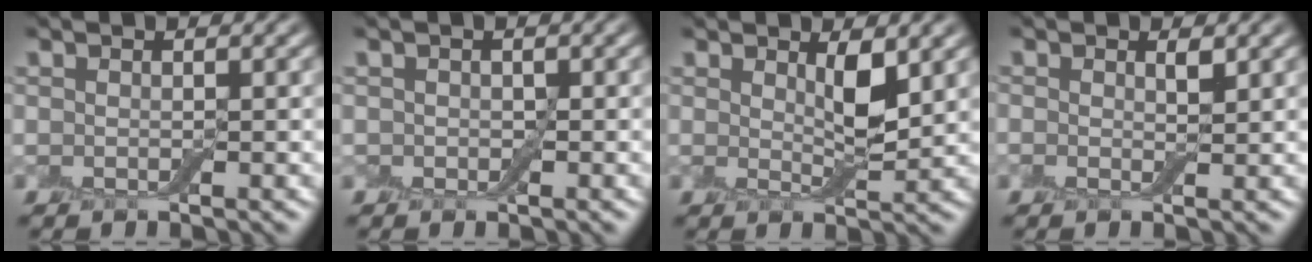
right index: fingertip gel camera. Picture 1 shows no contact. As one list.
[{"total": 0.8, "force": [-0.1, 0.8, 0.2], "torque": [-0.004, 0.000, -0.007]}, {"total": 1.8, "force": [1.1, 0.2, 1.4], "torque": [-0.025, -0.004, 0.020]}, {"total": 0.7, "force": [0.3, 0.4, 0.5], "torque": [-0.004, -0.002, 0.003]}]